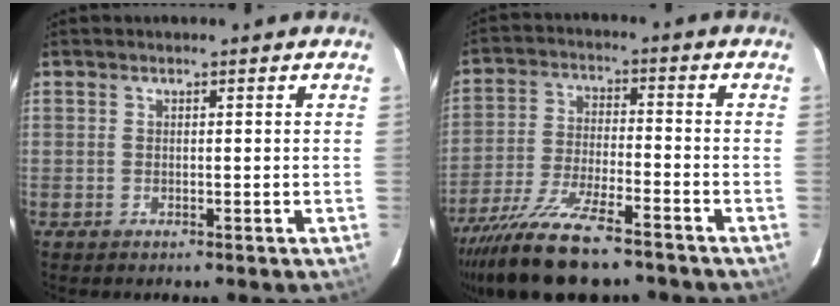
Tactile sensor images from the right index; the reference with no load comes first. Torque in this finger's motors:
{"motor_torque": [1.39, -0.75, 0.82, 0.21]}